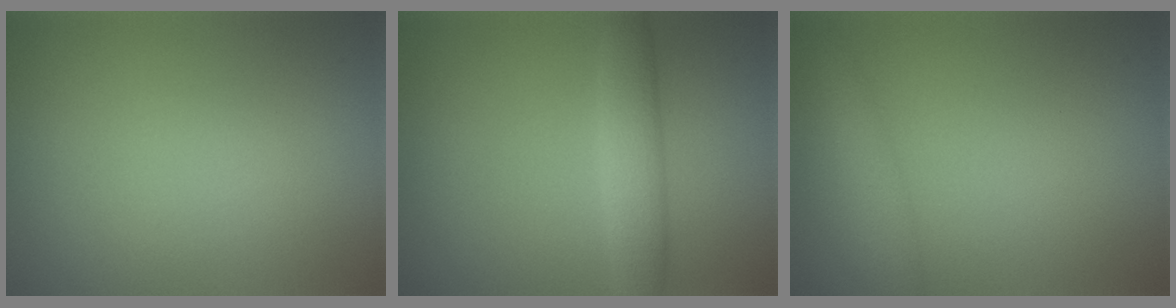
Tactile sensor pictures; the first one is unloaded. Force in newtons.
{"total": 3.2, "press": 3.2, "slide": 0.0}
{"total": 1.7, "press": 1.7, "slide": 0.1}